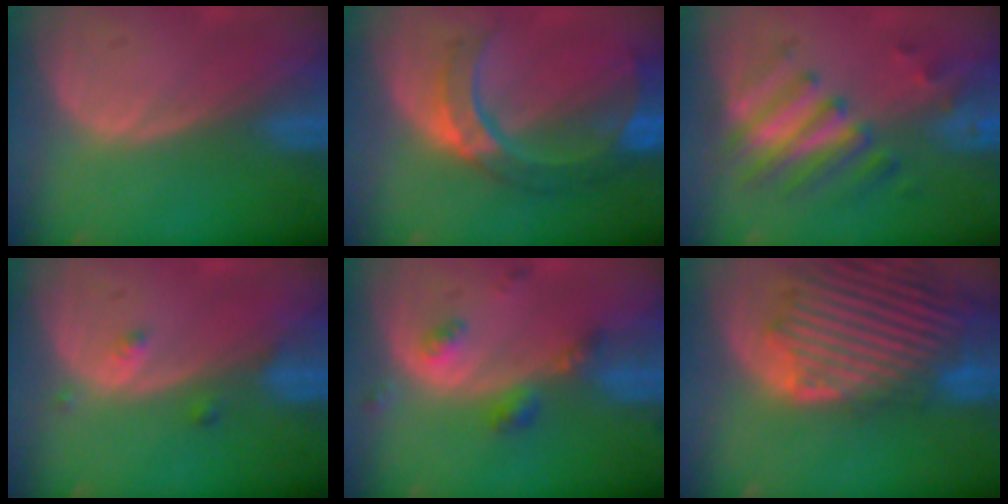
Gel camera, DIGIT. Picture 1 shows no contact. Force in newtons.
{"total": 8.2, "press": 7.9, "slide": 2.1}
{"total": 7.9, "press": 6.9, "slide": 3.8}
{"total": 1.6, "press": 1.5, "slide": 0.1}
{"total": 4.5, "press": 4.2, "slide": 1.7}
{"total": 13.8, "press": 11.8, "slide": 7.2}